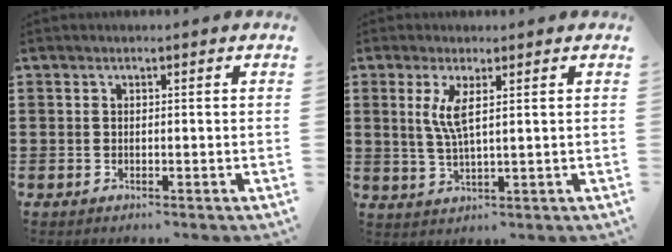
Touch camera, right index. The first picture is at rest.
{"total": 4.3, "force": [1.4, 0.7, 4.0], "torque": [-0.084, -0.001, 0.022]}